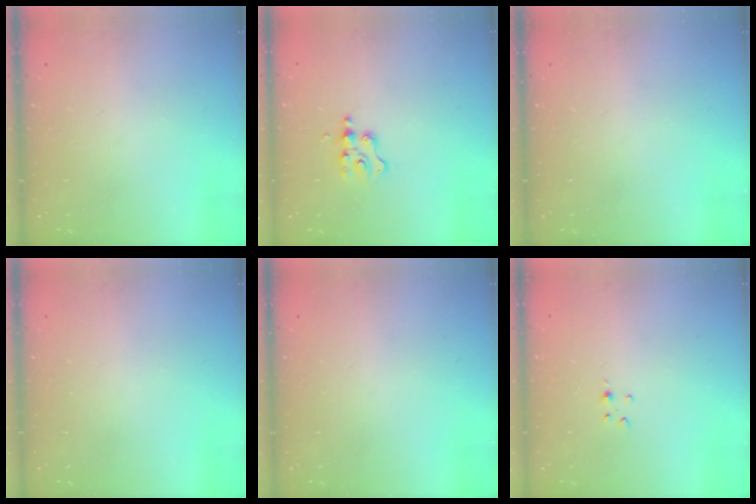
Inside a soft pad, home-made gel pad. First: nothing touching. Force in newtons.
{"total": 3.1, "press": 3.1, "slide": 0.4}
{"total": 0.0}
{"total": 0.0}
{"total": 0.0}
{"total": 2.5, "press": 2.5, "slide": 0.3}